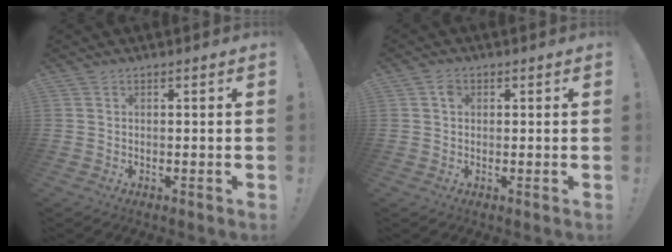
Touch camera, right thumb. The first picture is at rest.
{"total": 2.0, "force": [0.1, 1.6, 1.3], "torque": [-0.021, 0.005, 0.001]}